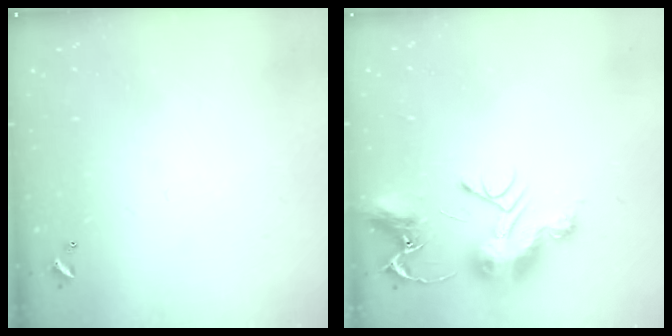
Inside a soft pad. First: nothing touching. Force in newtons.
{"total": 11.3, "press": 11.3, "slide": 1.1}